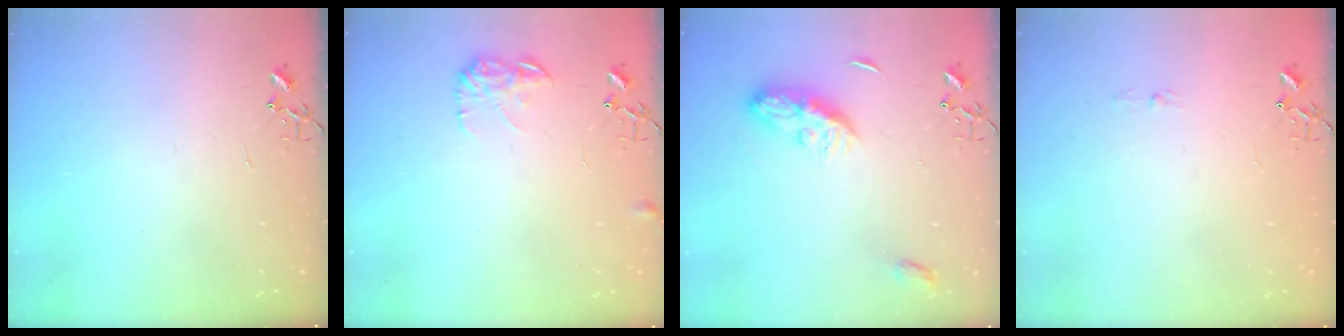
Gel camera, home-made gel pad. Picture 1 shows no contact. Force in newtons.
{"total": 8.4, "press": 8.4, "slide": 0.4}
{"total": 8.5, "press": 8.4, "slide": 0.3}
{"total": 2.9, "press": 2.9, "slide": 0.4}